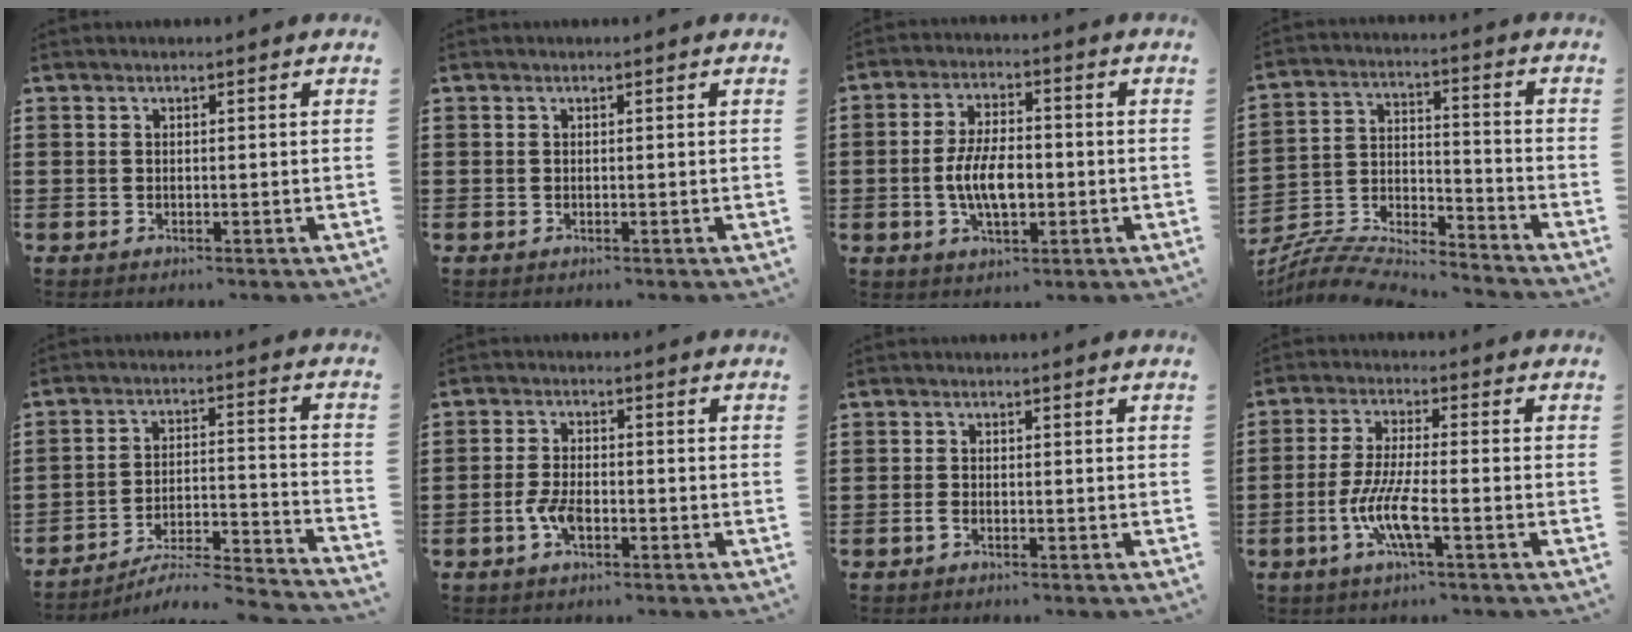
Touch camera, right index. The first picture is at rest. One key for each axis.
{"total": 0.0}
{"total": 7.4, "fx": -1.3, "fy": 3.5, "fz": 6.4, "tx": -0.124, "ty": -0.001, "tz": -0.028}
{"total": 6.4, "fx": -6.2, "fy": 1.1, "fz": 1.0, "tx": -0.031, "ty": -0.005, "tz": -0.125}
{"total": 4.2, "fx": -3.8, "fy": 0.0, "fz": 1.8, "tx": -0.036, "ty": -0.022, "tz": -0.079}
{"total": 4.0, "fx": -1.6, "fy": 1.8, "fz": 3.2, "tx": -0.076, "ty": -0.003, "tz": -0.033}
{"total": 0.9, "fx": -0.6, "fy": 0.4, "fz": 0.7, "tx": -0.022, "ty": -0.006, "tz": -0.012}
{"total": 7.8, "fx": -2.9, "fy": 1.1, "fz": 7.1, "tx": -0.156, "ty": -0.018, "tz": -0.061}